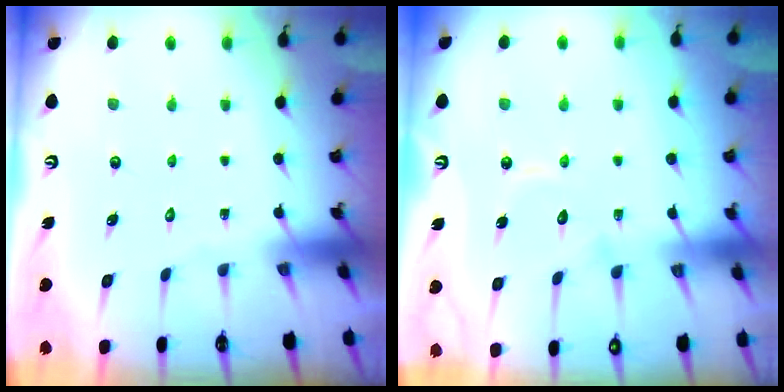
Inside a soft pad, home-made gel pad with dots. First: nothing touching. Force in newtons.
{"total": 9.4, "press": 9.4, "slide": 0.8}